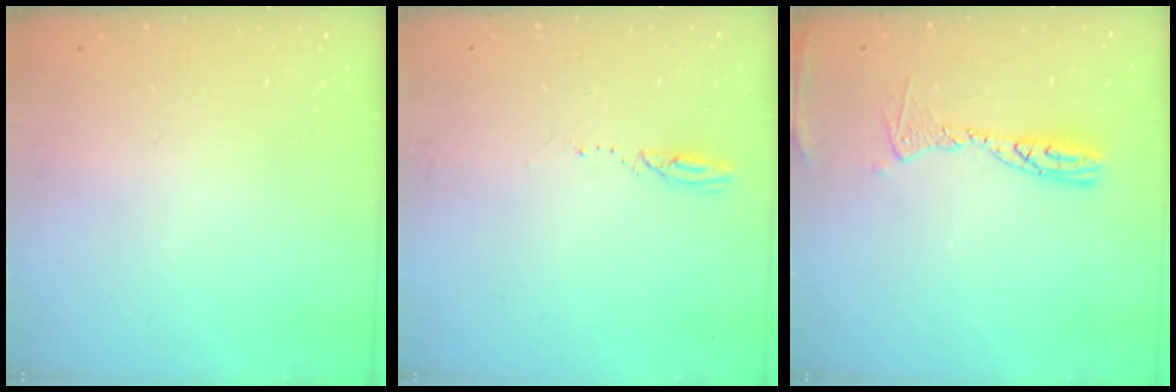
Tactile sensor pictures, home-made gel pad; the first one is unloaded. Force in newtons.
{"total": 2.3, "press": 2.3, "slide": 0.3}
{"total": 9.9, "press": 9.9, "slide": 0.8}